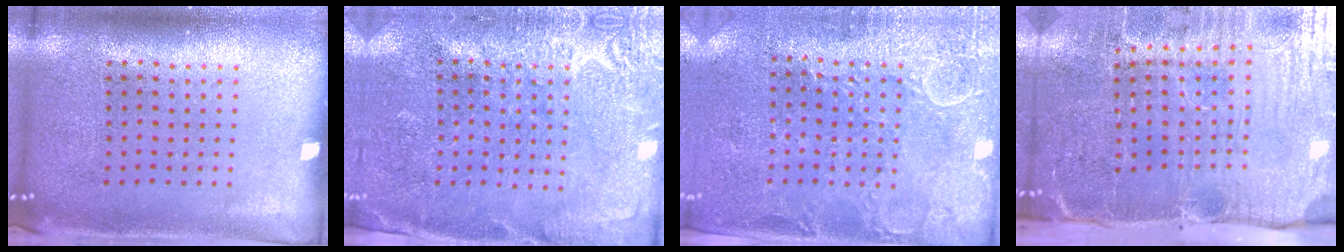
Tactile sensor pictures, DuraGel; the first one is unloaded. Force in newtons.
{"total": 2.8, "press": 2.8, "slide": 0.1}
{"total": 2.8, "press": 2.7, "slide": 0.8}
{"total": 5.3, "press": 4.4, "slide": 2.9}